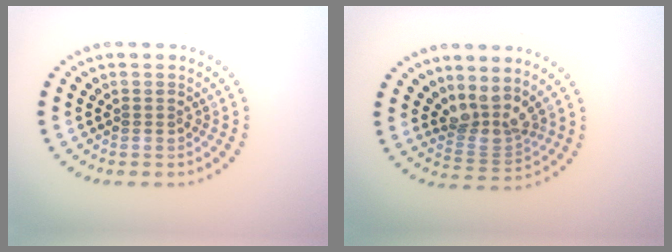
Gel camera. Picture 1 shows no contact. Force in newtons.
{"total": 3.2, "press": 2.2, "slide": 2.3}